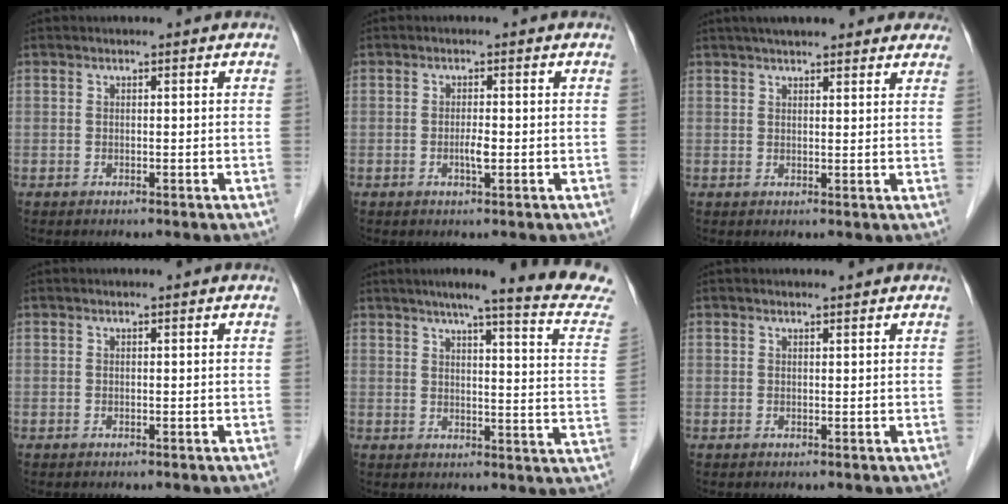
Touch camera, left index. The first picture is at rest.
{"total": 1.7, "force": [-0.4, 0.2, 1.6], "torque": [-0.033, -0.001, -0.008]}
{"total": 13.1, "force": [11.0, 3.0, 6.4], "torque": [-0.076, 0.037, 0.138]}
{"total": 0.0}
{"total": 18.9, "force": [16.4, -0.6, 9.5], "torque": [-0.123, -0.055, 0.184]}
{"total": 0.7, "force": [0.7, 0.1, 0.2], "torque": [-0.011, 0.001, 0.011]}